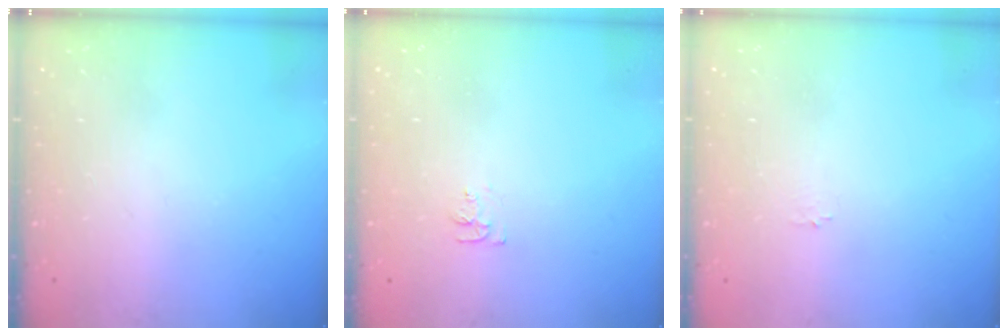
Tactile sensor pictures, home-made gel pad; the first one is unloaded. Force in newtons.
{"total": 3.8, "press": 3.7, "slide": 0.5}
{"total": 0.8, "press": 0.8, "slide": 0.2}